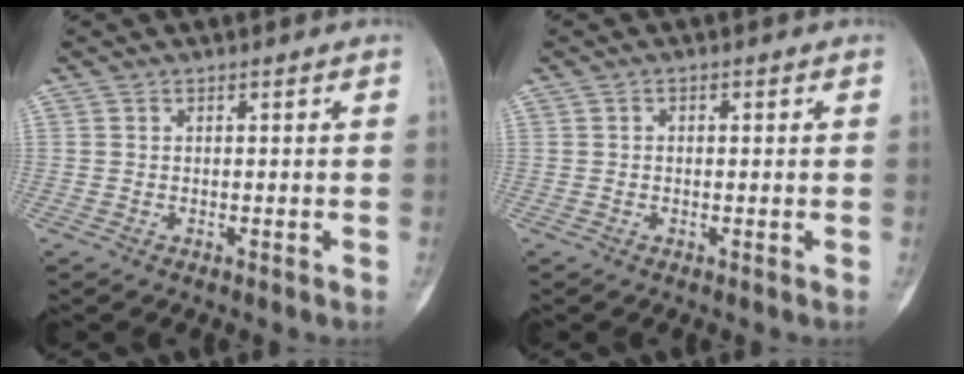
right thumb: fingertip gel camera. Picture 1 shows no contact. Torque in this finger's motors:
{"motor_torque": [-0.49, 0.32, 0.26, -0.11, -0.06]}